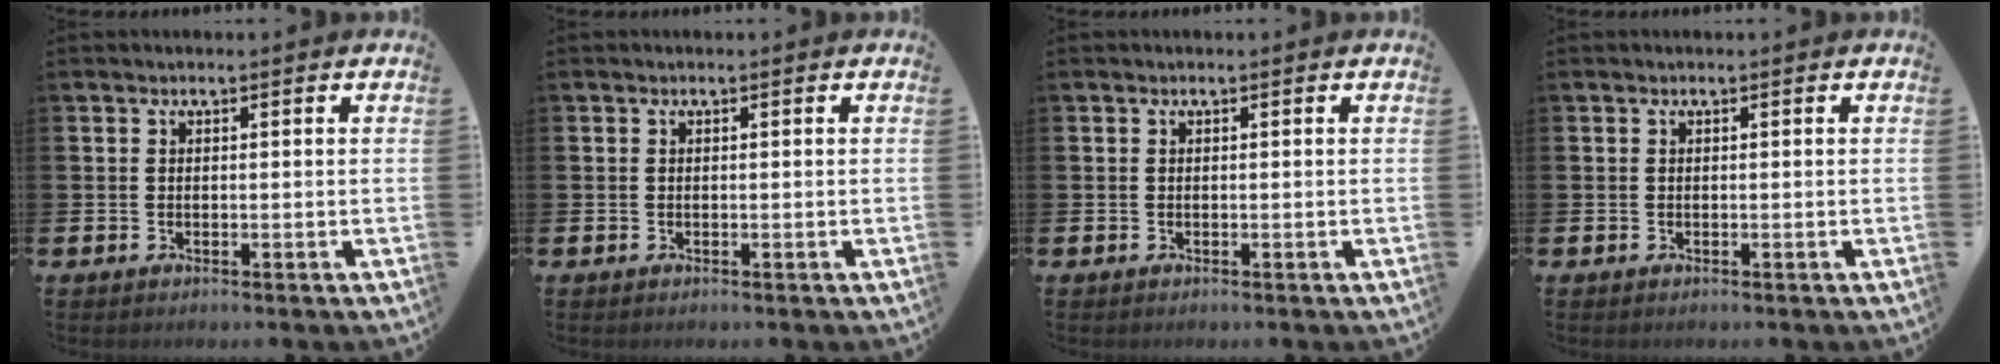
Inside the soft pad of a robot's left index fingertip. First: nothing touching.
{"total": 0.0}
{"total": 0.0}
{"total": 0.0}